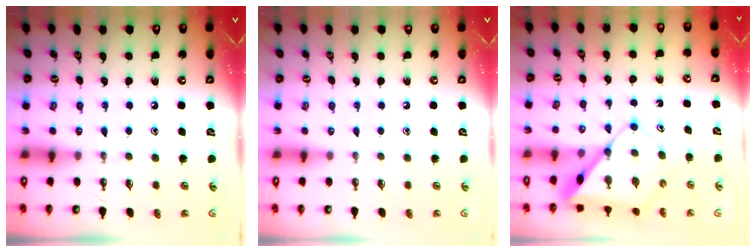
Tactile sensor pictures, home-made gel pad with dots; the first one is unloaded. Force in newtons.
{"total": 0.0}
{"total": 9.0, "press": 9.0, "slide": 0.8}